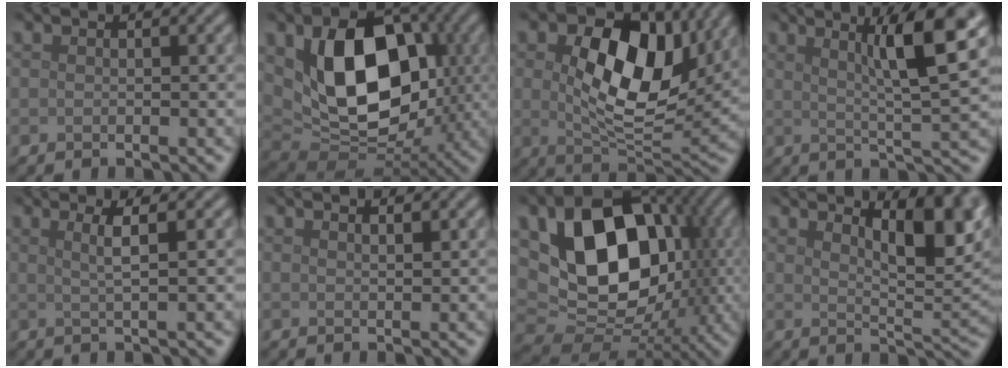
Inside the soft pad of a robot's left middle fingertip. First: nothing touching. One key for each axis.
{"total": 12.1, "fx": 1.7, "fy": 8.2, "fz": 8.7, "tx": -0.146, "ty": -0.019, "tz": 0.037}
{"total": 11.8, "fx": 2.8, "fy": 7.0, "fz": 9.1, "tx": -0.155, "ty": -0.010, "tz": 0.053}
{"total": 8.1, "fx": 3.4, "fy": 1.2, "fz": 7.3, "tx": -0.095, "ty": 0.011, "tz": 0.054}
{"total": 2.4, "fx": 0.8, "fy": 0.5, "fz": 2.2, "tx": -0.037, "ty": 0.003, "tz": 0.009}
{"total": 1.3, "fx": 1.1, "fy": 0.3, "fz": 0.6, "tx": -0.003, "ty": -0.001, "tz": 0.011}
{"total": 14.7, "fx": 1.9, "fy": 10.9, "fz": 9.8, "tx": -0.153, "ty": -0.004, "tz": 0.031}
{"total": 6.9, "fx": 3.6, "fy": 2.2, "fz": 5.4, "tx": -0.072, "ty": 0.000, "tz": 0.058}